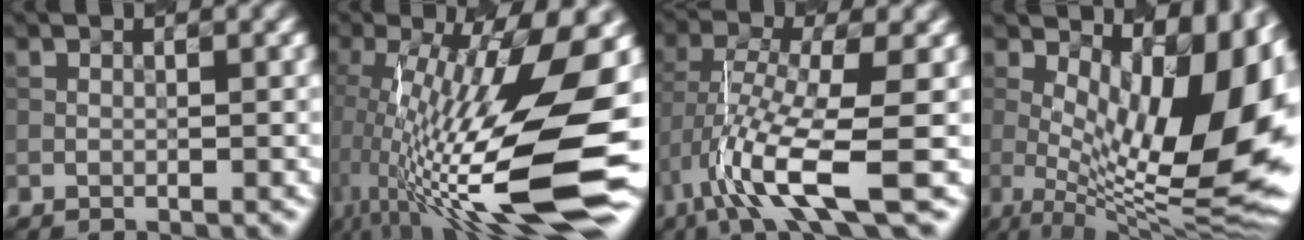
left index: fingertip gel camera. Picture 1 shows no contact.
{"total": 16.5, "force": [-1.4, 4.4, 15.9], "torque": [-0.281, 0.002, -0.019]}
{"total": 8.5, "force": [-3.2, 1.9, 7.7], "torque": [-0.158, -0.005, -0.064]}
{"total": 15.2, "force": [1.7, 6.5, 13.7], "torque": [-0.177, -0.013, 0.041]}